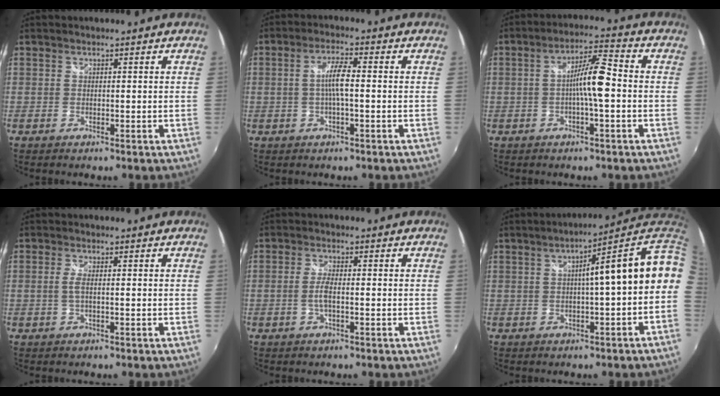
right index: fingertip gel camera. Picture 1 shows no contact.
{"total": 4.7, "force": [-0.4, 0.6, 4.6], "torque": [-0.088, 0.005, -0.005]}
{"total": 7.7, "force": [-1.0, 0.7, 7.6], "torque": [-0.134, 0.014, -0.019]}
{"total": 1.7, "force": [-0.3, 0.0, 1.7], "torque": [-0.033, -0.003, -0.006]}
{"total": 2.5, "force": [-0.8, 0.3, 2.4], "torque": [-0.051, -0.002, -0.015]}
{"total": 11.8, "force": [1.2, 0.1, 11.8], "torque": [-0.139, 0.015, 0.020]}